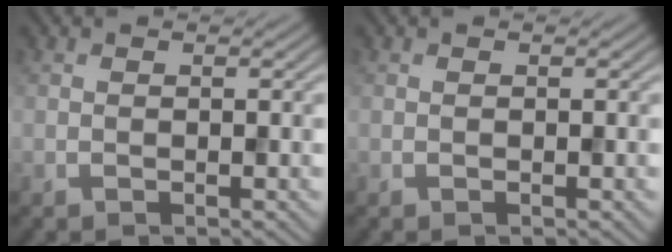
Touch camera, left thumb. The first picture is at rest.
{"total": 0.0}